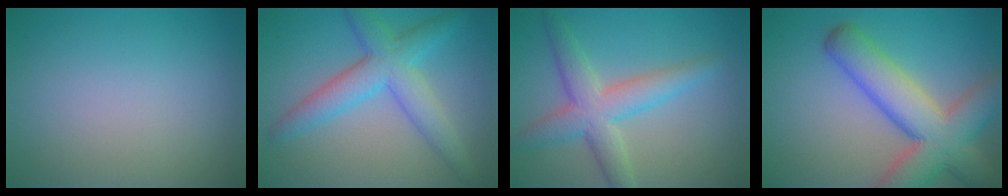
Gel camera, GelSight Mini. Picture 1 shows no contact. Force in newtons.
{"total": 5.6, "press": 5.6, "slide": 0.1}
{"total": 5.2, "press": 5.2, "slide": 0.2}
{"total": 9.5, "press": 9.5, "slide": 0.6}